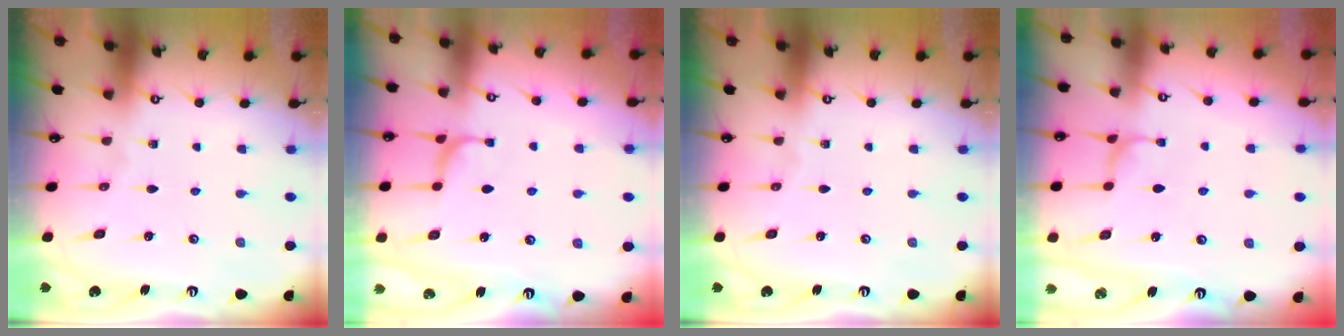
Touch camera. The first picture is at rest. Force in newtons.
{"total": 2.2, "press": 2.2, "slide": 0.4}
{"total": 0.0}
{"total": 2.1, "press": 2.0, "slide": 0.3}